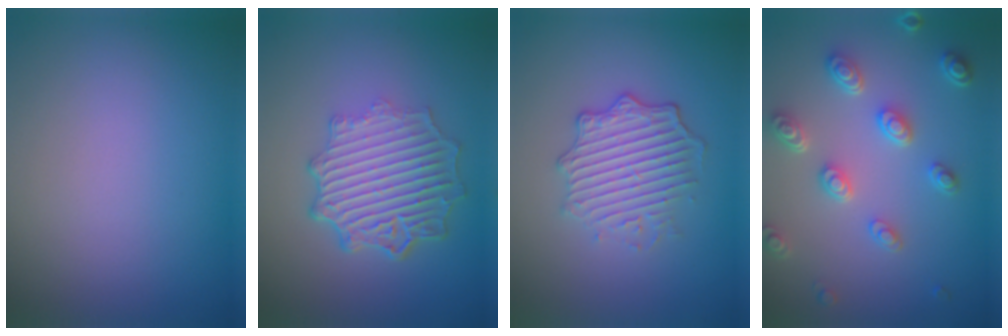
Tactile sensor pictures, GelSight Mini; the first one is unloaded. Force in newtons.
{"total": 7.4, "press": 5.3, "slide": 5.2}
{"total": 4.5, "press": 3.5, "slide": 2.9}
{"total": 4.6, "press": 3.3, "slide": 3.1}